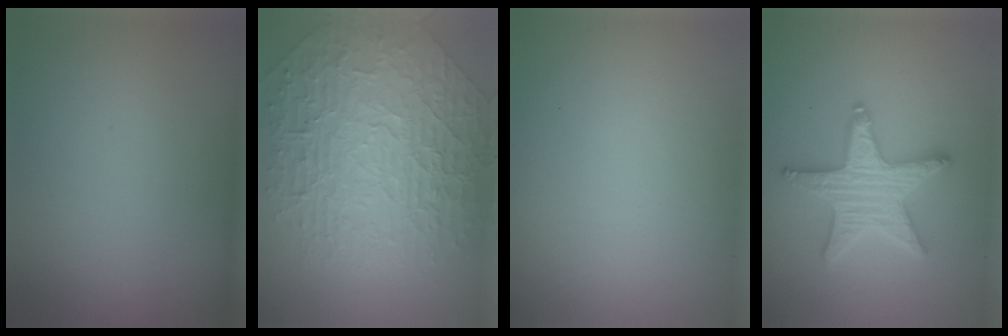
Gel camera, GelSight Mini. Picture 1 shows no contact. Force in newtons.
{"total": 9.8, "press": 6.8, "slide": 7.0}
{"total": 0.0}
{"total": 5.1, "press": 5.0, "slide": 0.9}